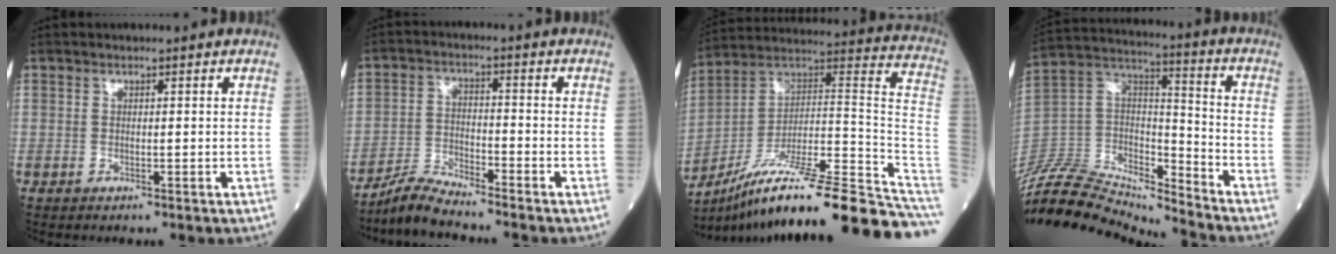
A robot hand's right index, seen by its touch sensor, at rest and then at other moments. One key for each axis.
{"total": 5.6, "fx": -5.4, "fy": -0.4, "fz": 1.2, "tx": -0.026, "ty": -0.013, "tz": -0.105}
{"total": 29.2, "fx": -22.4, "fy": 1.3, "fz": 18.7, "tx": -0.169, "ty": 0.030, "tz": -0.345}
{"total": 19.2, "fx": -18.7, "fy": 1.6, "fz": 4.1, "tx": -0.077, "ty": 0.046, "tz": -0.337}